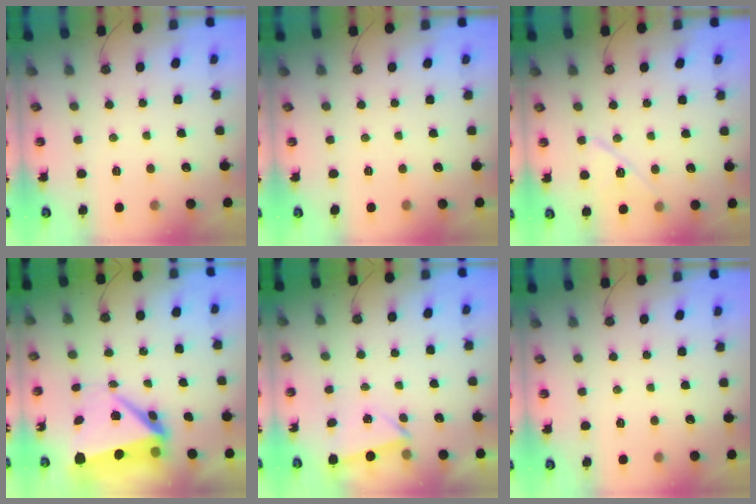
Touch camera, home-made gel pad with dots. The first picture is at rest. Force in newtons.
{"total": 0.0}
{"total": 10.6, "press": 10.6, "slide": 1.1}
{"total": 9.6, "press": 8.7, "slide": 4.1}
{"total": 2.3, "press": 2.0, "slide": 1.2}
{"total": 0.0}